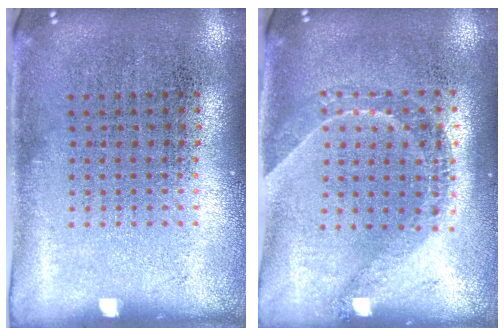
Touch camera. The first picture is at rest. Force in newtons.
{"total": 1.5, "press": 1.3, "slide": 0.9}